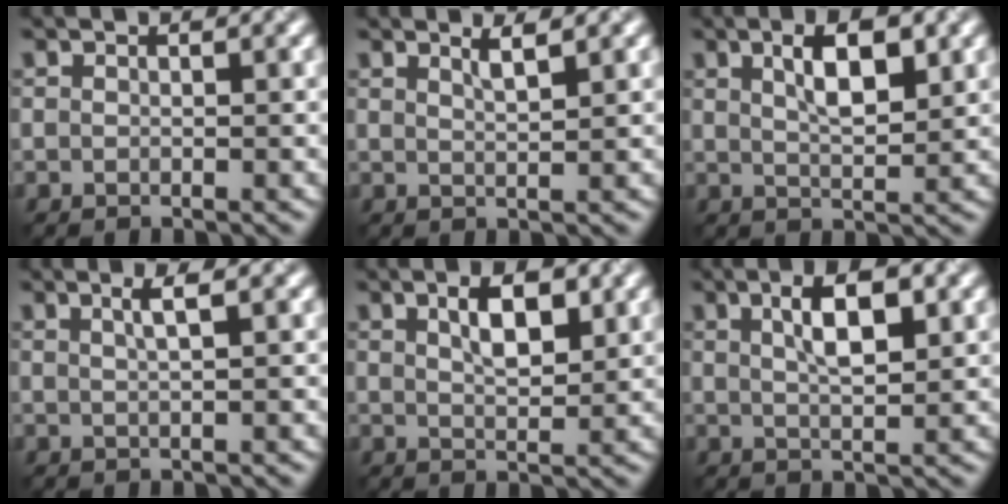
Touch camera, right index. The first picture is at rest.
{"total": 0.9, "force": [0.7, -0.1, 0.6], "torque": [-0.010, 0.007, 0.019]}
{"total": 3.5, "force": [1.3, 0.8, 3.1], "torque": [-0.059, 0.009, 0.032]}
{"total": 1.1, "force": [0.3, 0.1, 1.1], "torque": [-0.022, 0.009, 0.012]}
{"total": 2.6, "force": [1.1, 0.7, 2.2], "torque": [-0.046, 0.010, 0.031]}
{"total": 3.5, "force": [1.1, 0.8, 3.3], "torque": [-0.062, 0.013, 0.027]}